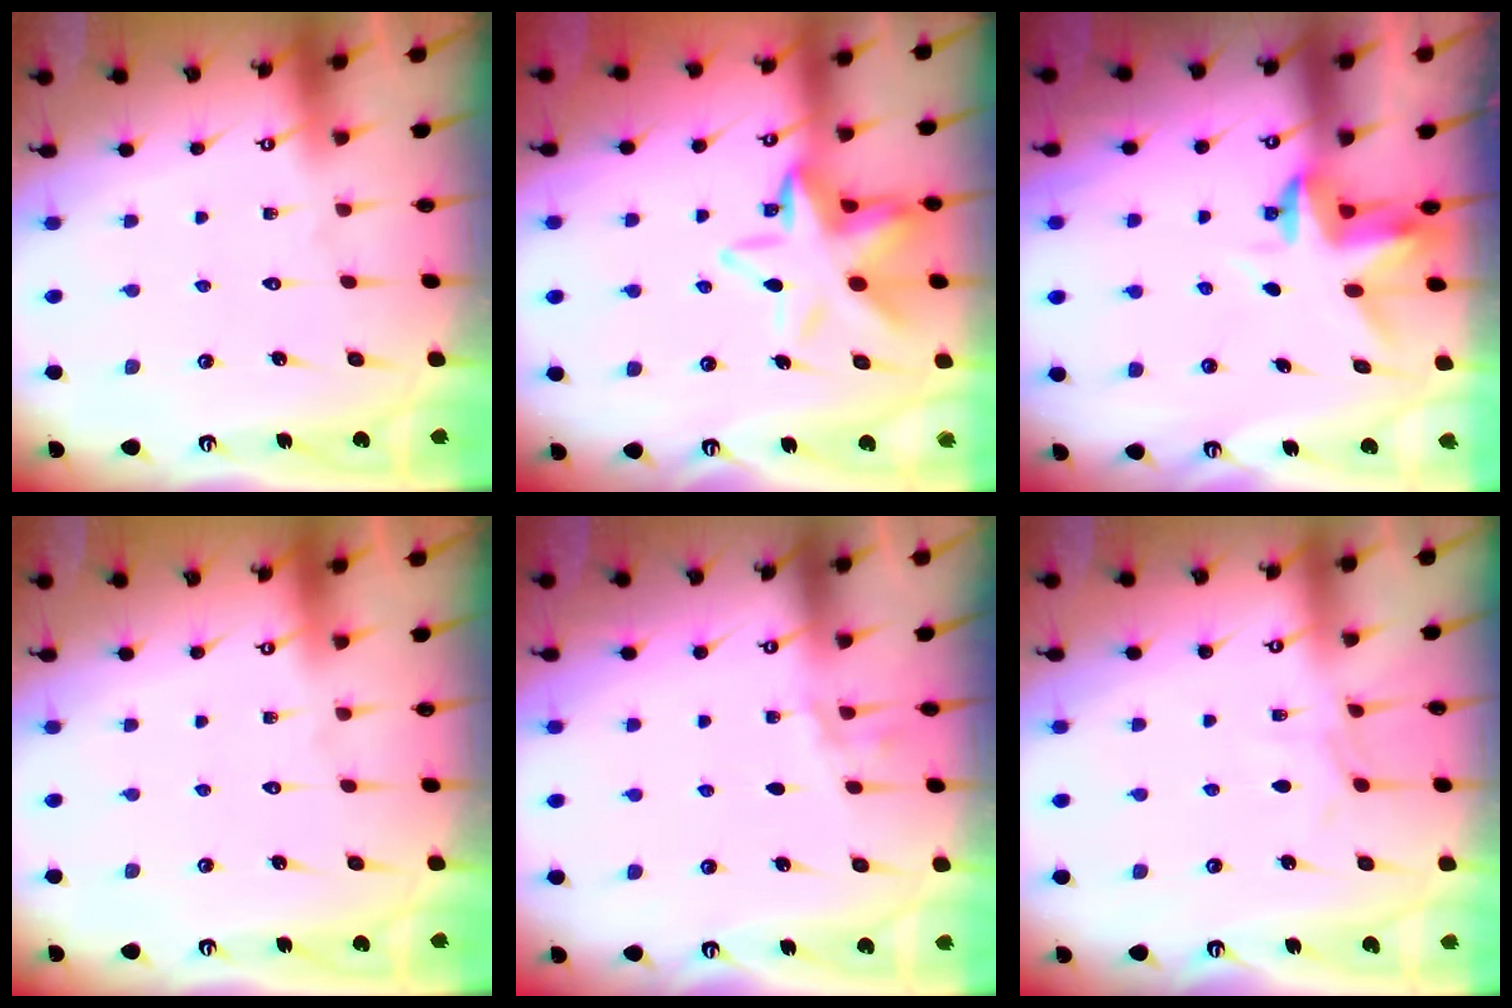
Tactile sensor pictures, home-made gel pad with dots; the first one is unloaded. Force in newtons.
{"total": 13.4, "press": 13.2, "slide": 2.6}
{"total": 3.4, "press": 3.4, "slide": 0.4}
{"total": 0.0}
{"total": 2.5, "press": 1.7, "slide": 1.8}
{"total": 4.9, "press": 4.9, "slide": 0.7}